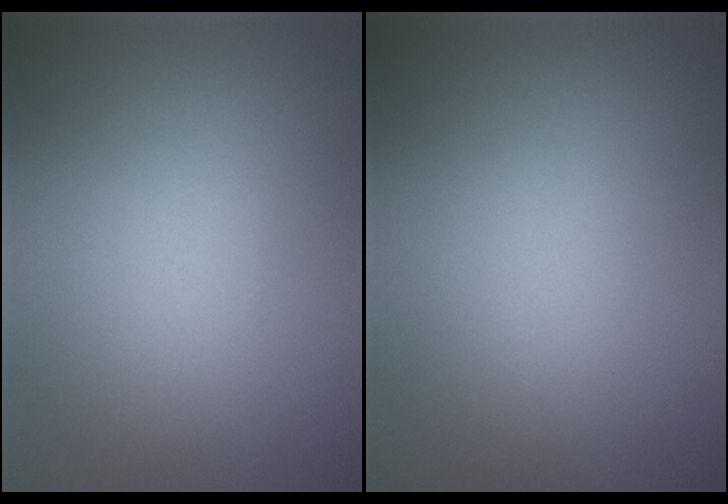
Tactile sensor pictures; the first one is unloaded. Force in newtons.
{"total": 0.0}